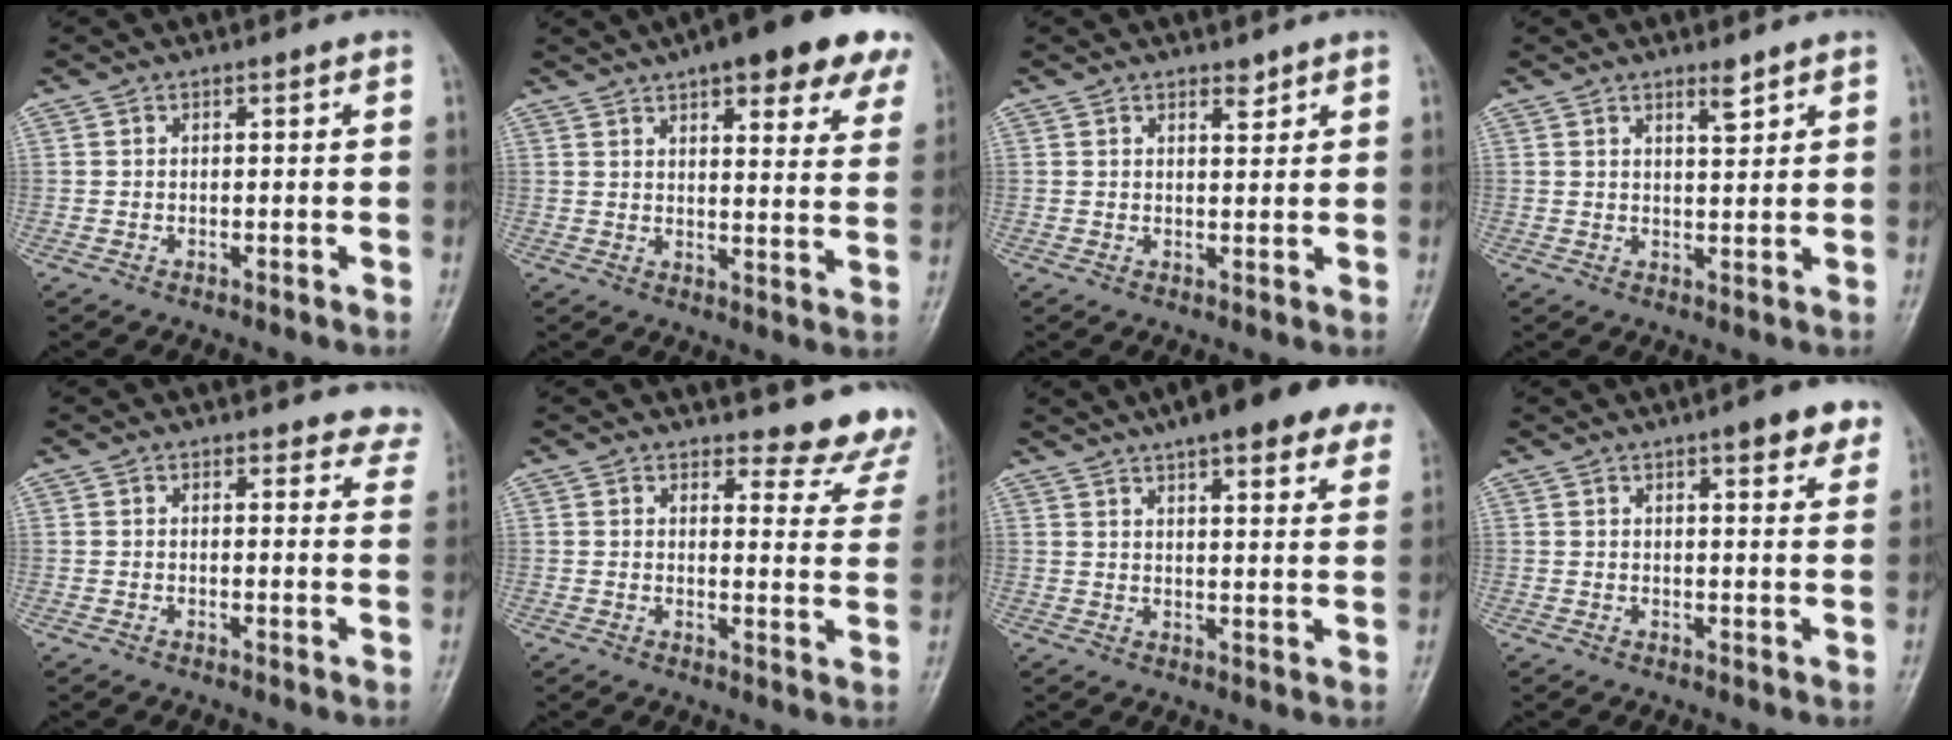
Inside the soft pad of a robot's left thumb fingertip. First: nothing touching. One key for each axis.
{"total": 20.9, "fx": 13.6, "fy": 6.6, "fz": 14.4, "tx": -0.156, "ty": -0.024, "tz": 0.159}
{"total": 1.8, "fx": 1.5, "fy": 0.7, "fz": 0.8, "tx": -0.003, "ty": -0.011, "tz": 0.023}
{"total": 2.9, "fx": 2.1, "fy": 0.7, "fz": 1.8, "tx": -0.026, "ty": -0.018, "tz": 0.037}
{"total": 7.9, "fx": 7.4, "fy": 2.7, "fz": 0.6, "tx": 0.051, "ty": -0.033, "tz": 0.052}
{"total": 10.8, "fx": 10.4, "fy": 3.0, "fz": 1.0, "tx": 0.030, "ty": -0.103, "tz": 0.095}
{"total": 17.4, "fx": 12.2, "fy": 4.9, "fz": 11.5, "tx": -0.134, "ty": -0.014, "tz": 0.150}
{"total": 6.8, "fx": 4.3, "fy": 1.9, "fz": 5.0, "tx": -0.049, "ty": -0.017, "tz": 0.052}